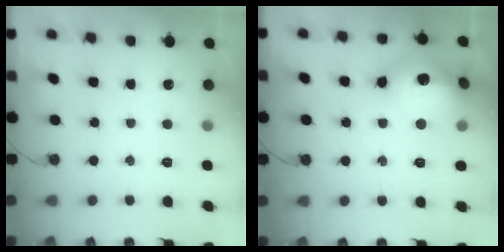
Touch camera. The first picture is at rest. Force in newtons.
{"total": 18.6, "press": 18.5, "slide": 1.6}